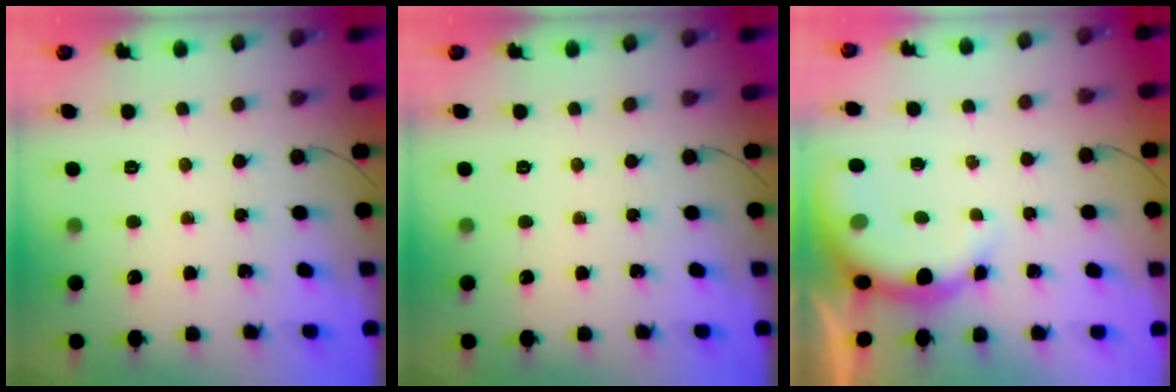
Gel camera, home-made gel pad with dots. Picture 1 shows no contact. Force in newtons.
{"total": 0.0}
{"total": 7.9, "press": 7.7, "slide": 1.4}